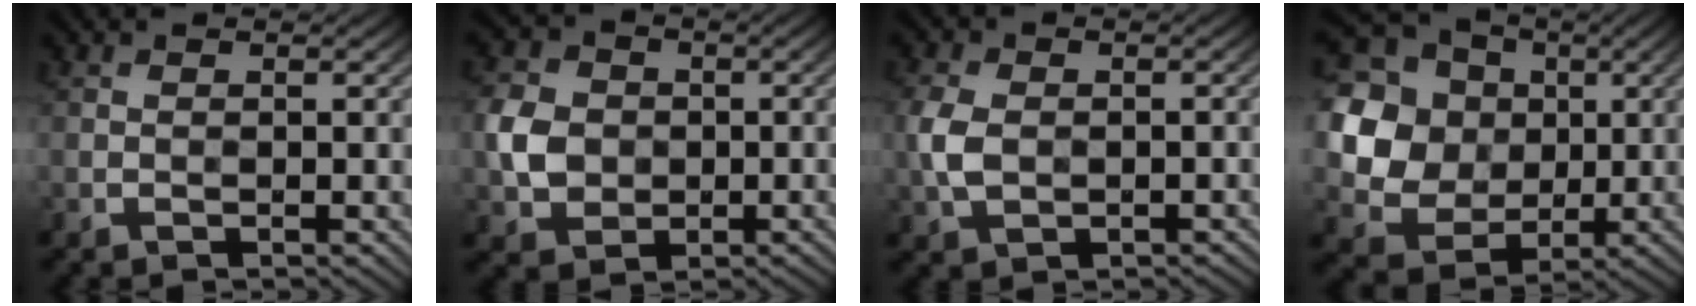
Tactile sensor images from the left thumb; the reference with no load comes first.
{"total": 5.9, "force": [-0.5, 5.1, 2.9], "torque": [-0.070, 0.001, -0.020]}
{"total": 5.0, "force": [-0.7, 3.5, 3.5], "torque": [-0.090, -0.005, -0.016]}
{"total": 16.3, "force": [3.1, 14.5, 6.7], "torque": [-0.257, 0.036, 0.058]}